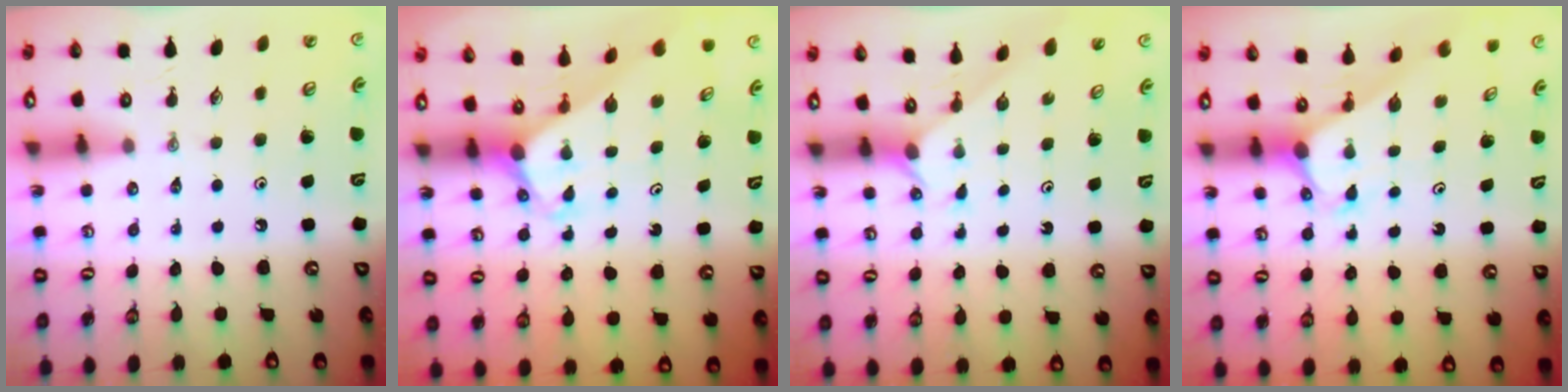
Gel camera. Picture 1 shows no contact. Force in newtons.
{"total": 2.9, "press": 2.9, "slide": 0.2}
{"total": 0.9, "press": 0.9, "slide": 0.1}
{"total": 2.6, "press": 2.6, "slide": 0.1}